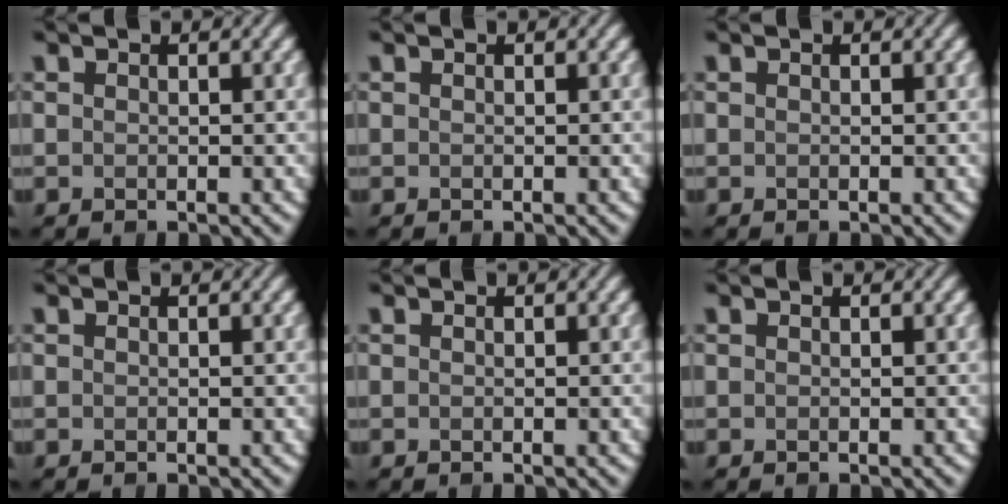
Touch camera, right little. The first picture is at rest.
{"total": 0.0}
{"total": 0.0}
{"total": 0.0}
{"total": 0.0}
{"total": 0.0}